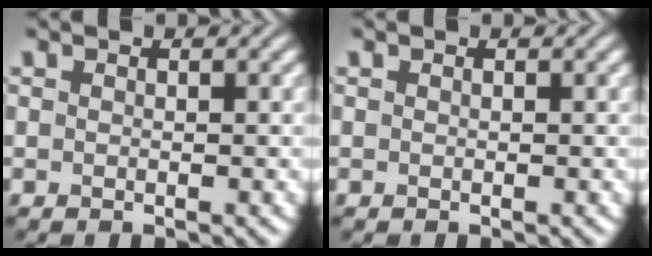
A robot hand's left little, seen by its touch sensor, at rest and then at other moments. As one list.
[{"total": 0.0}]